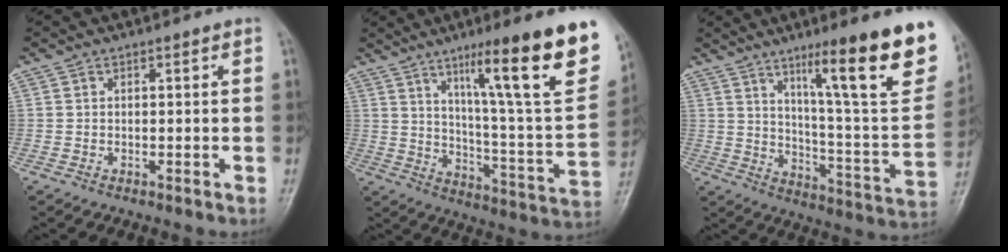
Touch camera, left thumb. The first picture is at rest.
{"total": 25.6, "force": [14.1, 2.8, 21.1], "torque": [-0.286, -0.051, 0.215]}
{"total": 25.3, "force": [14.0, 3.2, 20.8], "torque": [-0.274, -0.055, 0.215]}